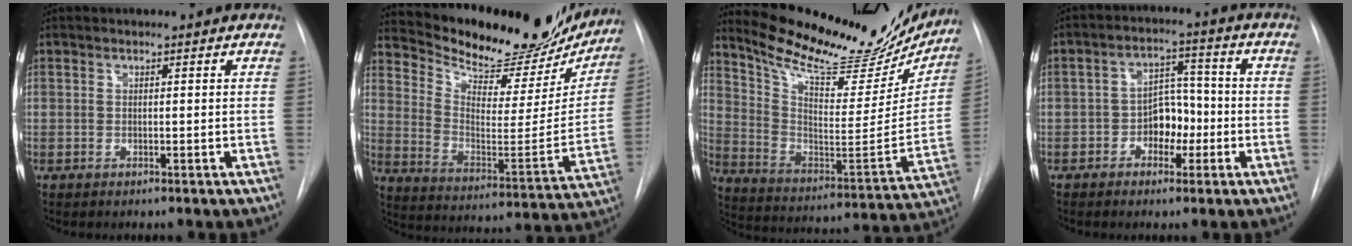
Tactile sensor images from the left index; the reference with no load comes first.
{"total": 24.6, "force": [22.0, 6.9, 8.6], "torque": [-0.137, -0.051, 0.302]}
{"total": 26.0, "force": [22.8, 6.3, 10.8], "torque": [-0.171, -0.054, 0.323]}
{"total": 5.9, "force": [-2.3, 3.8, 4.0], "torque": [-0.061, 0.014, -0.041]}